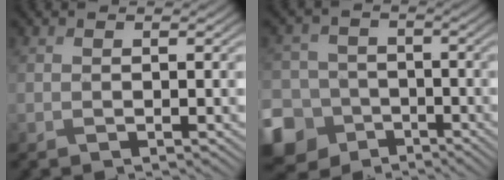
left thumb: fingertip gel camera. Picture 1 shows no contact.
{"total": 13.0, "force": [-6.9, 10.6, 3.2], "torque": [-0.109, -0.048, -0.136]}